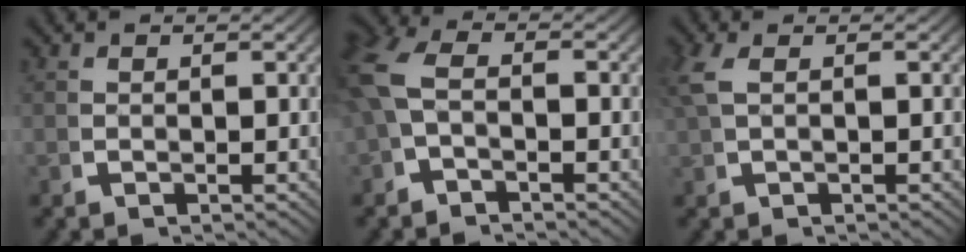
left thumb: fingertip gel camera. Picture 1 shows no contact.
{"total": 3.7, "force": [-0.3, 2.7, 2.5], "torque": [-0.063, -0.006, -0.005]}
{"total": 1.8, "force": [0.6, 0.4, 1.6], "torque": [-0.047, 0.001, 0.020]}